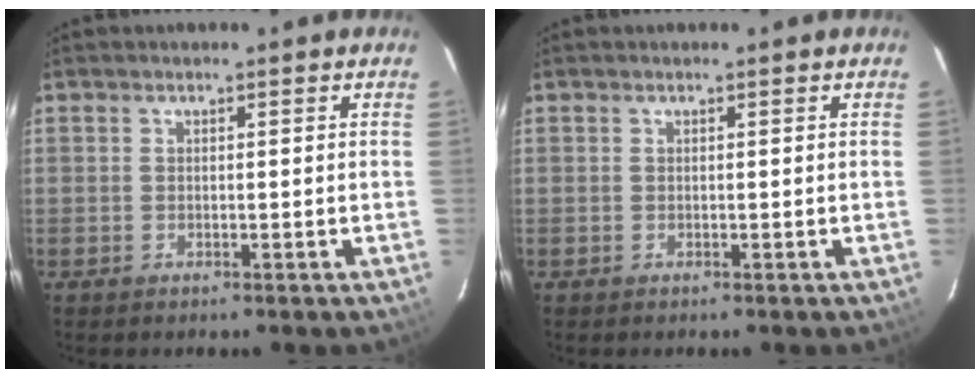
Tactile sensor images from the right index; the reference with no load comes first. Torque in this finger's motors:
{"motor_torque": [0.00, 0.00, 0.00, 0.00]}